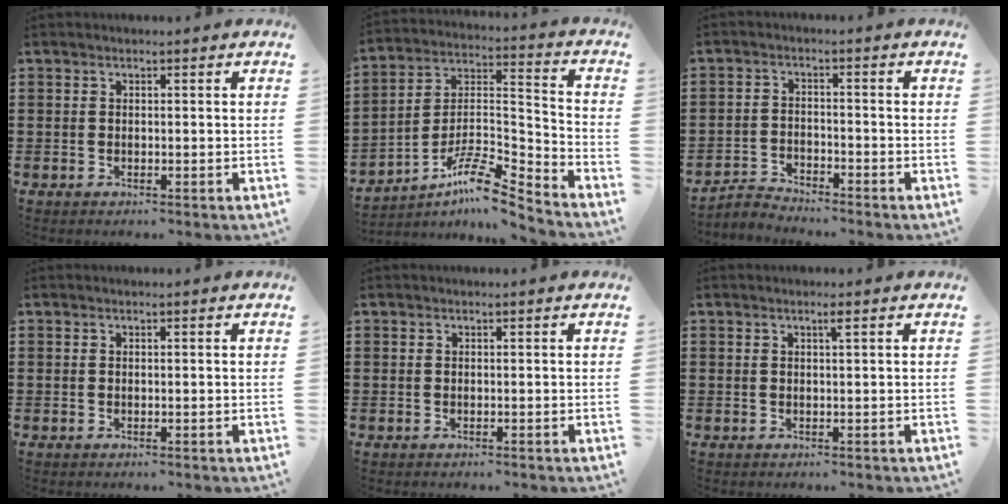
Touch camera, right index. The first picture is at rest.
{"total": 9.9, "force": [-7.9, 1.9, 5.6], "torque": [-0.103, 0.011, -0.155]}
{"total": 2.6, "force": [-2.6, 0.5, 0.1], "torque": [-0.009, 0.004, -0.057]}
{"total": 0.0}
{"total": 0.0}
{"total": 1.1, "force": [0.6, 0.0, 0.9], "torque": [-0.017, 0.000, 0.010]}